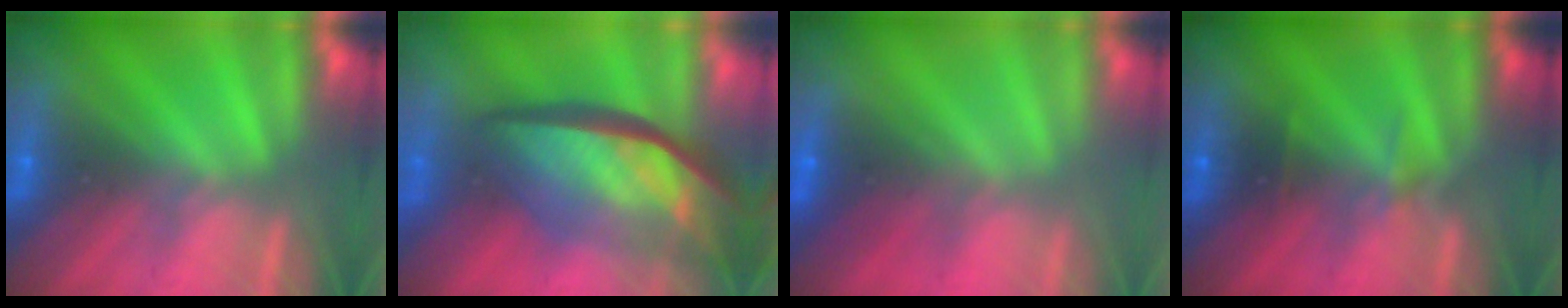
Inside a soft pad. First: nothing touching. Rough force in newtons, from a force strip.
{"total": 8.1}
{"total": 1.9}
{"total": 3.3}